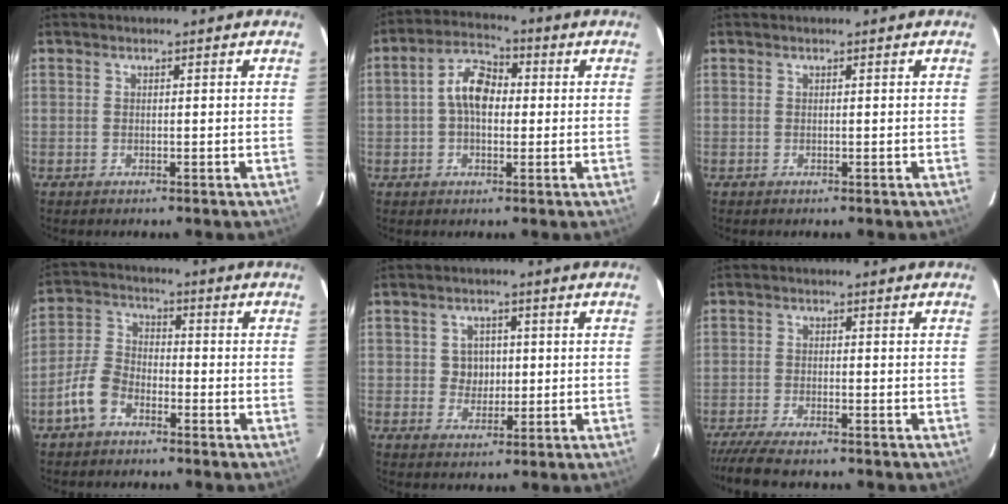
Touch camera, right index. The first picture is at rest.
{"total": 7.5, "force": [0.3, 4.7, 5.9], "torque": [-0.110, 0.024, 0.003]}
{"total": 0.0}
{"total": 7.0, "force": [-4.4, 4.0, 3.7], "torque": [-0.087, 0.015, -0.092]}
{"total": 2.8, "force": [0.3, 2.6, 0.9], "torque": [-0.013, 0.007, 0.007]}
{"total": 7.8, "force": [-6.8, 0.7, 3.9], "torque": [-0.098, -0.031, -0.123]}